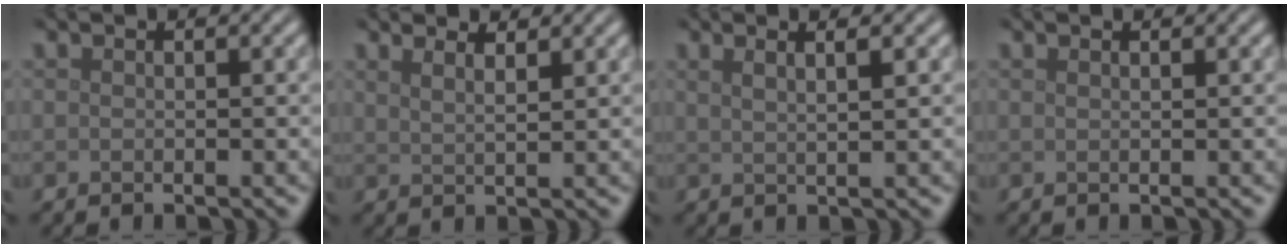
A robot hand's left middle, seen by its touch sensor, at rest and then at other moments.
{"total": 3.1, "force": [2.4, 1.2, 1.6], "torque": [-0.007, 0.013, 0.012]}
{"total": 3.6, "force": [1.8, 1.4, 2.7], "torque": [-0.018, 0.014, -0.002]}
{"total": 0.6, "force": [0.4, 0.2, 0.3], "torque": [-0.001, 0.000, 0.003]}